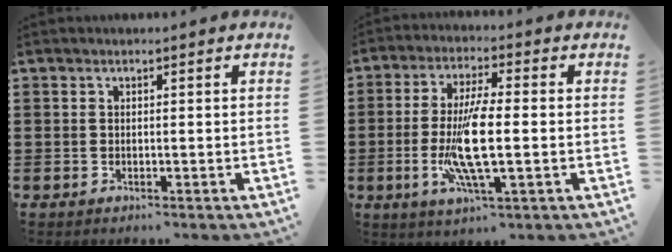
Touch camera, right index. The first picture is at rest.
{"total": 10.0, "force": [-1.6, 2.0, 9.7], "torque": [-0.196, -0.016, -0.031]}